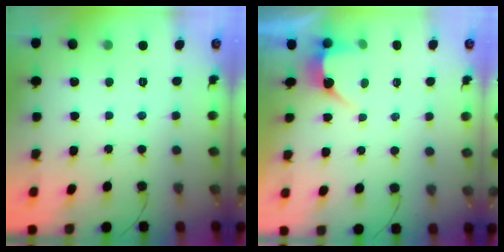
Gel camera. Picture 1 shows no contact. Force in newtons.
{"total": 4.2, "press": 4.2, "slide": 0.2}